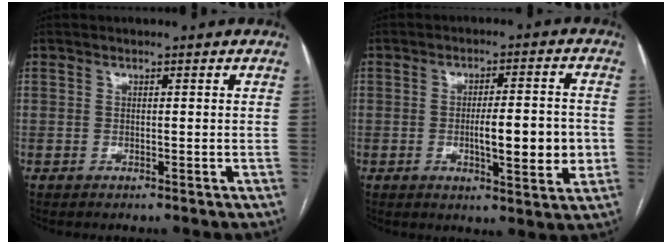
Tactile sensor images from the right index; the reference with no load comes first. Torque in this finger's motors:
{"motor_torque": [1.37, -0.06, 0.29, 0.11]}